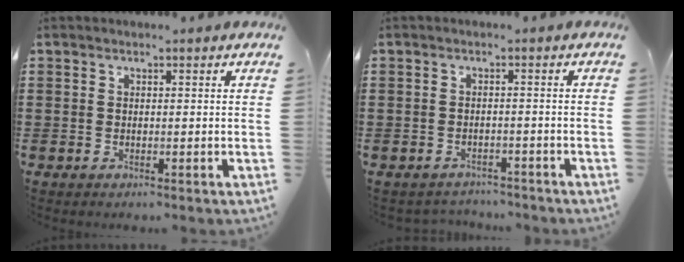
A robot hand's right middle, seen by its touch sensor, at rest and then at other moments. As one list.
[{"total": 2.0, "force": [-2.0, 0.4, -0.2], "torque": [-0.005, -0.002, -0.044]}]